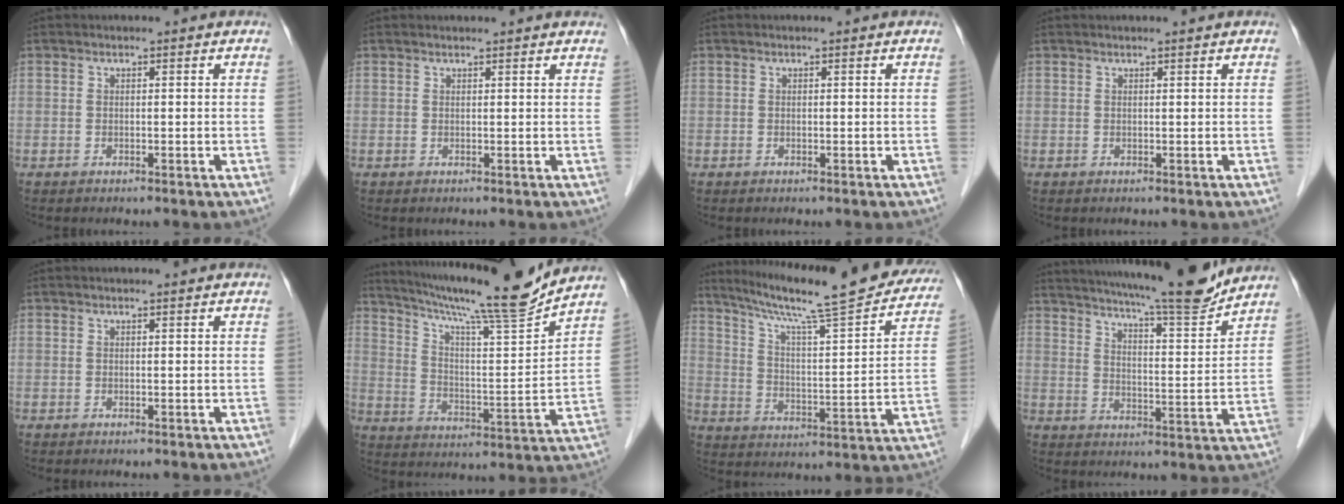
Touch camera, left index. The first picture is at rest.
{"total": 3.6, "force": [3.5, 0.1, 0.9], "torque": [-0.015, 0.018, 0.035]}
{"total": 0.0}
{"total": 1.2, "force": [1.1, -0.2, 0.5], "torque": [-0.007, 0.006, 0.021]}
{"total": 0.8, "force": [0.7, -0.1, 0.3], "torque": [-0.007, 0.002, 0.014]}
{"total": 18.8, "force": [16.8, -1.5, 8.4], "torque": [-0.146, -0.028, 0.259]}
{"total": 25.4, "force": [21.9, 2.2, 12.6], "torque": [-0.199, -0.025, 0.299]}
{"total": 17.8, "force": [15.9, 0.3, 7.8], "torque": [-0.126, -0.024, 0.225]}